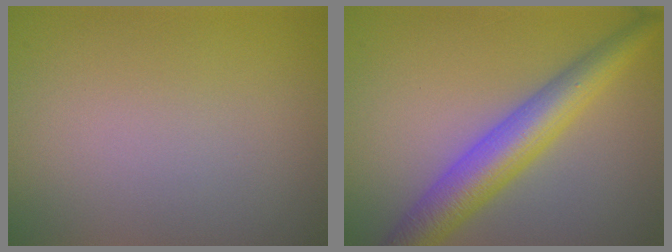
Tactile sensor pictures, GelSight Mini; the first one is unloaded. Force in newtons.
{"total": 6.5, "press": 6.5, "slide": 0.1}